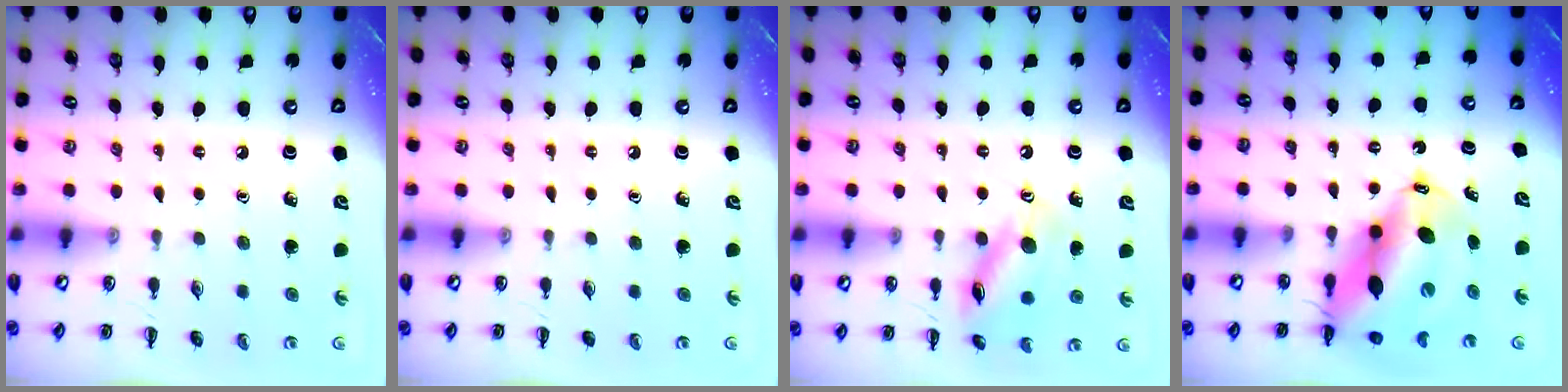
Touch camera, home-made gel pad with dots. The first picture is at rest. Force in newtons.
{"total": 0.0}
{"total": 13.7, "press": 13.7, "slide": 0.9}
{"total": 15.6, "press": 15.0, "slide": 4.3}